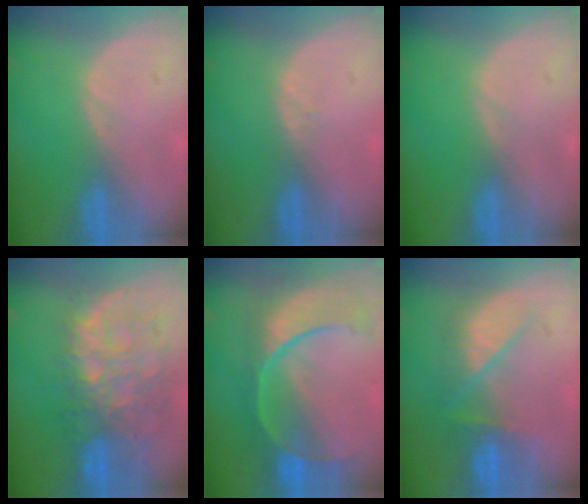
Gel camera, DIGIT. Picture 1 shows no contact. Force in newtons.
{"total": 0.7, "press": 0.5, "slide": 0.5}
{"total": 0.0}
{"total": 11.1, "press": 9.7, "slide": 5.5}
{"total": 12.0, "press": 9.7, "slide": 7.0}
{"total": 7.9, "press": 7.2, "slide": 3.1}